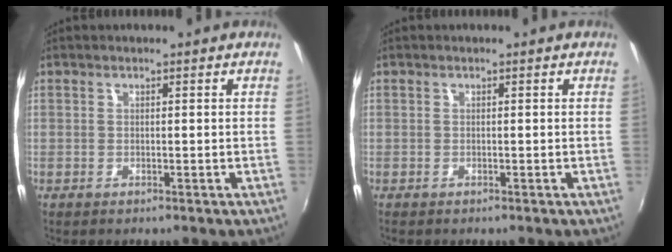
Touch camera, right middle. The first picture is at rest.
{"total": 0.0}